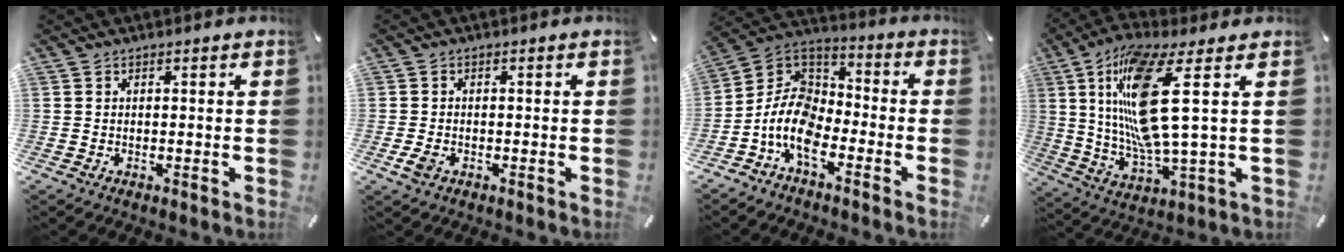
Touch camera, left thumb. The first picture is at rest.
{"total": 2.4, "force": [-0.9, 1.4, 1.8], "torque": [-0.044, -0.003, -0.018]}
{"total": 12.1, "force": [-7.3, 7.1, 6.5], "torque": [-0.149, 0.018, -0.145]}
{"total": 20.0, "force": [5.4, 4.2, 18.8], "torque": [-0.396, -0.022, 0.072]}